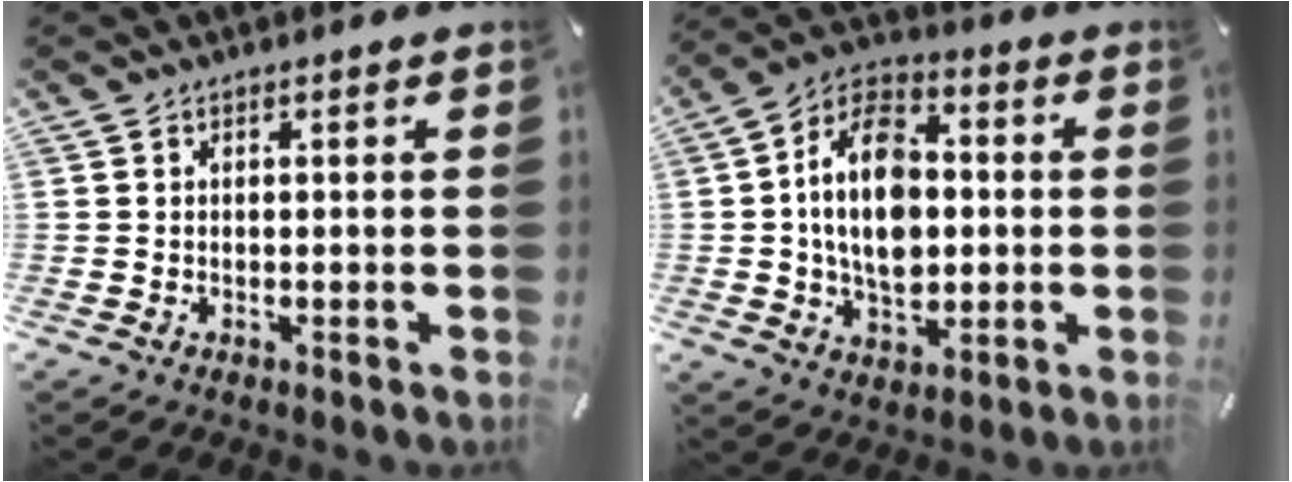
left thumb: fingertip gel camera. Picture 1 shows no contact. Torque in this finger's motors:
{"motor_torque": [1.29, 3.72, 1.83, 0.32, 0.23]}